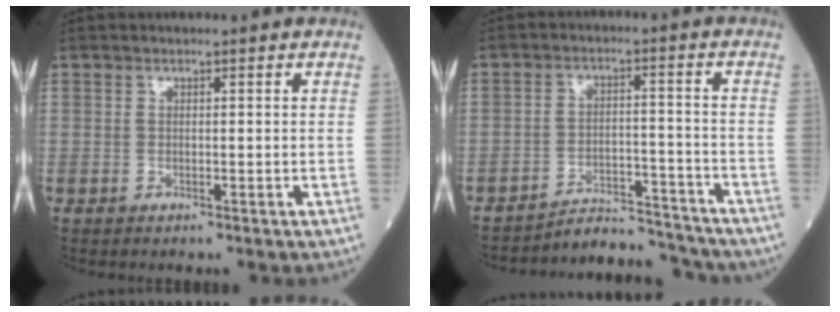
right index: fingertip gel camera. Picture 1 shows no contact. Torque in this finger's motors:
{"motor_torque": [0.25, -1.41, 0.03, 0.02]}